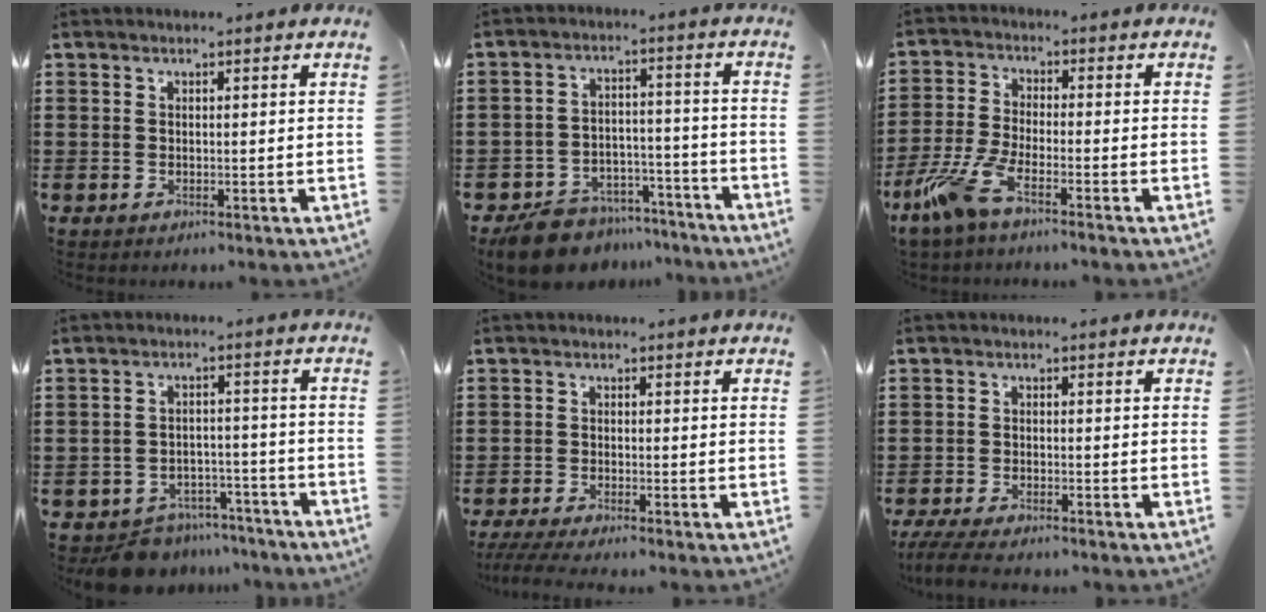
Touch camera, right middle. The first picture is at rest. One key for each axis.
{"total": 8.0, "fx": -7.7, "fy": 2.1, "fz": 1.3, "tx": -0.032, "ty": 0.026, "tz": -0.150}
{"total": 6.8, "fx": -4.6, "fy": 1.2, "fz": 4.8, "tx": -0.133, "ty": -0.020, "tz": -0.095}
{"total": 6.6, "fx": -6.4, "fy": 1.5, "fz": 0.6, "tx": -0.012, "ty": 0.017, "tz": -0.125}
{"total": 2.9, "fx": -2.6, "fy": -0.1, "fz": 1.3, "tx": -0.037, "ty": -0.012, "tz": -0.054}
{"total": 3.7, "fx": -3.5, "fy": 0.2, "fz": 1.3, "tx": -0.037, "ty": -0.010, "tz": -0.071}